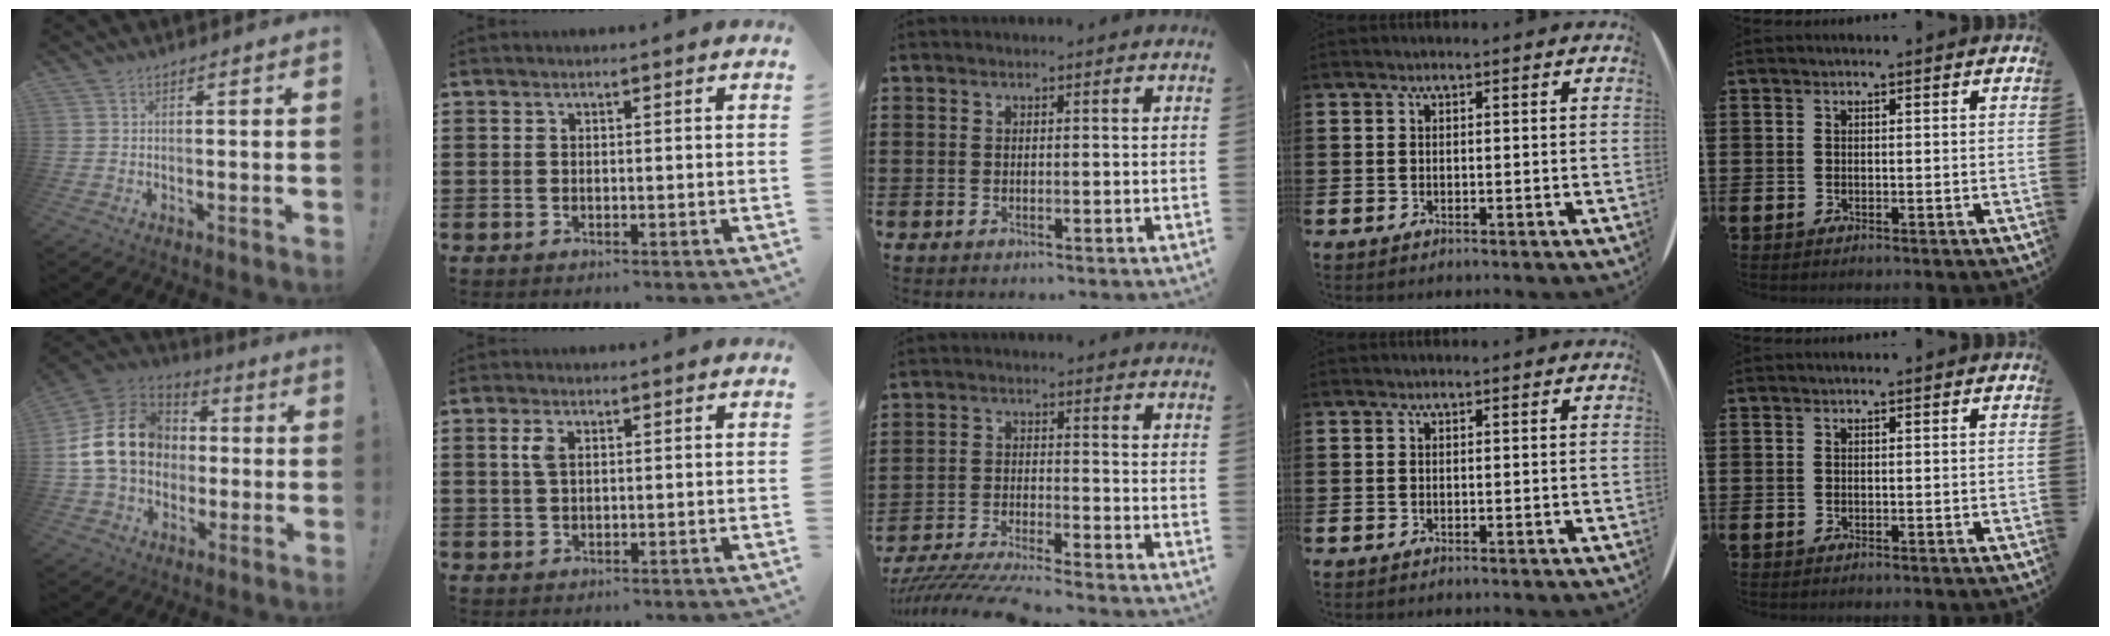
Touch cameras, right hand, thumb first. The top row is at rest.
{"thumb": {"total": 19.1, "force": [1.4, 15.1, 11.7], "torque": [-0.199, 0.019, 0.038]}, "index": {"total": 2.7, "force": [0.8, 1.3, 2.2], "torque": [-0.049, 0.006, 0.013]}, "middle": {"total": 6.4, "force": [-6.1, -0.1, 1.9], "torque": [-0.045, -0.014, -0.122]}}